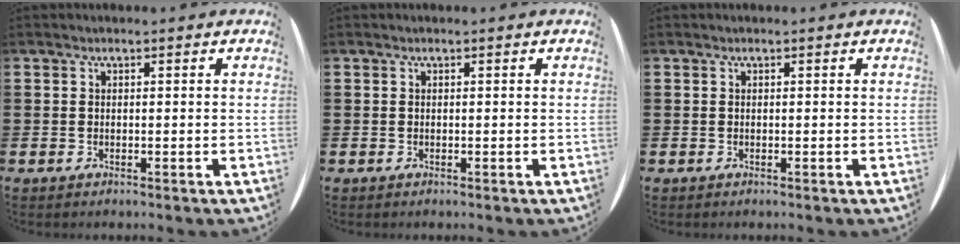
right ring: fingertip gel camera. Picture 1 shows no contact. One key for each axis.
{"total": 0.0}
{"total": 0.0}